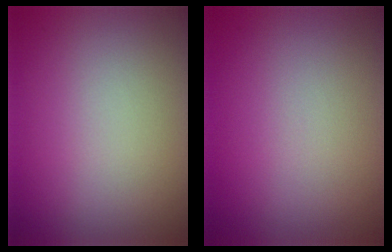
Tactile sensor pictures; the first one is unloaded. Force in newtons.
{"total": 0.0}